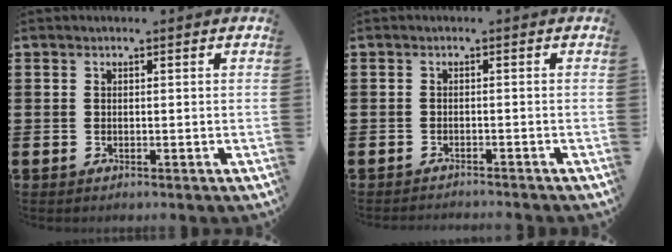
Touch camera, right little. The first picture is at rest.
{"total": 0.9, "force": [-0.9, -0.2, -0.1], "torque": [0.001, 0.000, -0.019]}